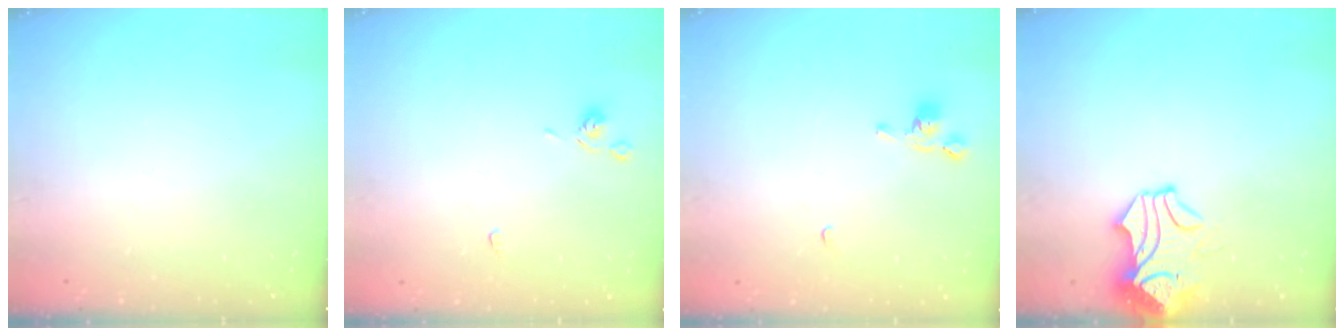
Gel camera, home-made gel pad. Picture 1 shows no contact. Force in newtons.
{"total": 0.9, "press": 0.9, "slide": 0.4}
{"total": 0.5, "press": 0.5, "slide": 0.3}
{"total": 1.7, "press": 1.2, "slide": 1.2}